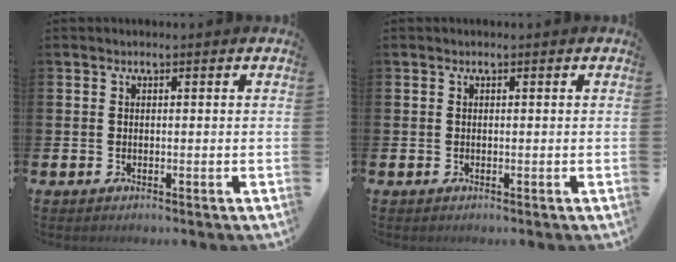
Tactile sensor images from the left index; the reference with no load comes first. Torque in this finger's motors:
{"motor_torque": [0.00, 0.00, 0.00, 0.00]}